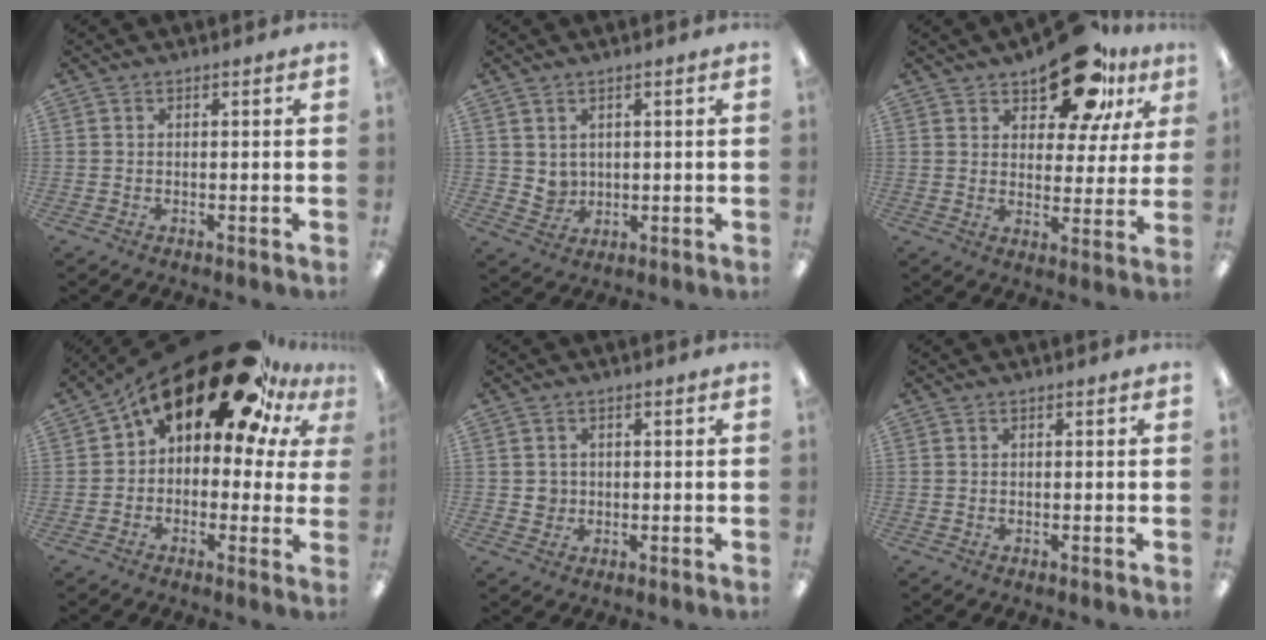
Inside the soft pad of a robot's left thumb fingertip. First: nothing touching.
{"total": 3.6, "force": [2.1, 2.8, 0.5], "torque": [-0.009, -0.012, 0.039]}
{"total": 17.0, "force": [11.4, 8.2, 9.5], "torque": [-0.140, -0.054, 0.195]}
{"total": 23.6, "force": [14.0, 11.1, 15.5], "torque": [-0.243, -0.081, 0.239]}
{"total": 2.4, "force": [0.3, 2.3, 0.3], "torque": [-0.002, 0.002, 0.001]}
{"total": 0.0}